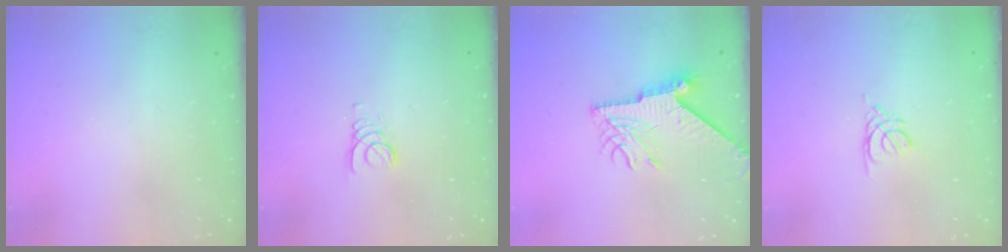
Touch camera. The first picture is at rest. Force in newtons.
{"total": 2.2, "press": 2.2, "slide": 0.3}
{"total": 9.1, "press": 9.1, "slide": 0.6}
{"total": 2.1, "press": 2.0, "slide": 0.4}